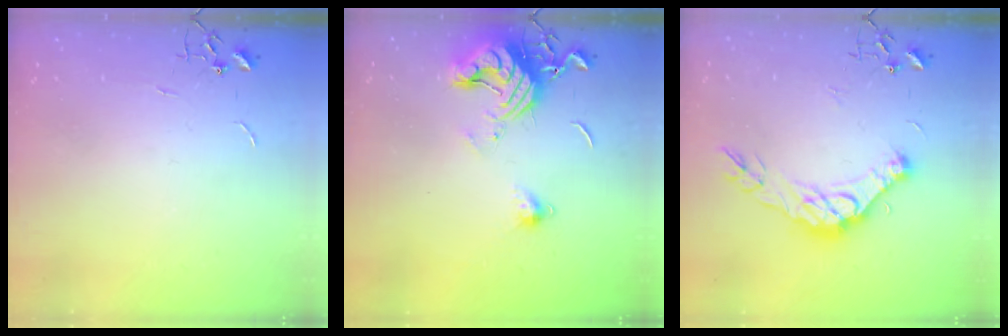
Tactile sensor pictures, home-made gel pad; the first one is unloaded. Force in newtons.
{"total": 13.4, "press": 13.3, "slide": 1.4}
{"total": 15.0, "press": 14.9, "slide": 1.7}